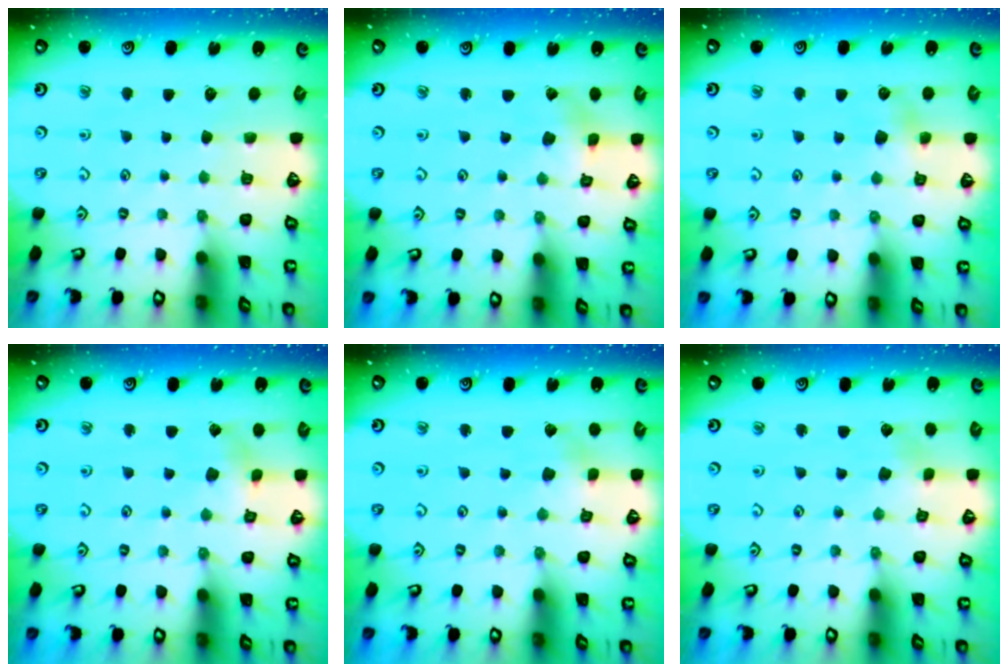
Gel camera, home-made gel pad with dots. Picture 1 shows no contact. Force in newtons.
{"total": 1.5, "press": 1.4, "slide": 0.2}
{"total": 4.8, "press": 4.7, "slide": 0.5}
{"total": 3.4, "press": 3.3, "slide": 0.4}
{"total": 3.3, "press": 3.3, "slide": 0.6}
{"total": 1.9, "press": 1.9, "slide": 0.3}